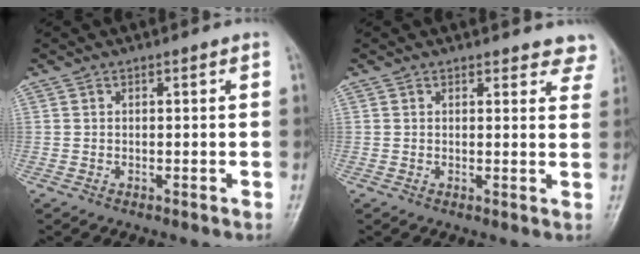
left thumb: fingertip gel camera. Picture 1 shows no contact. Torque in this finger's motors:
{"motor_torque": [-0.01, 0.07, -0.02, -0.08, 0.00]}